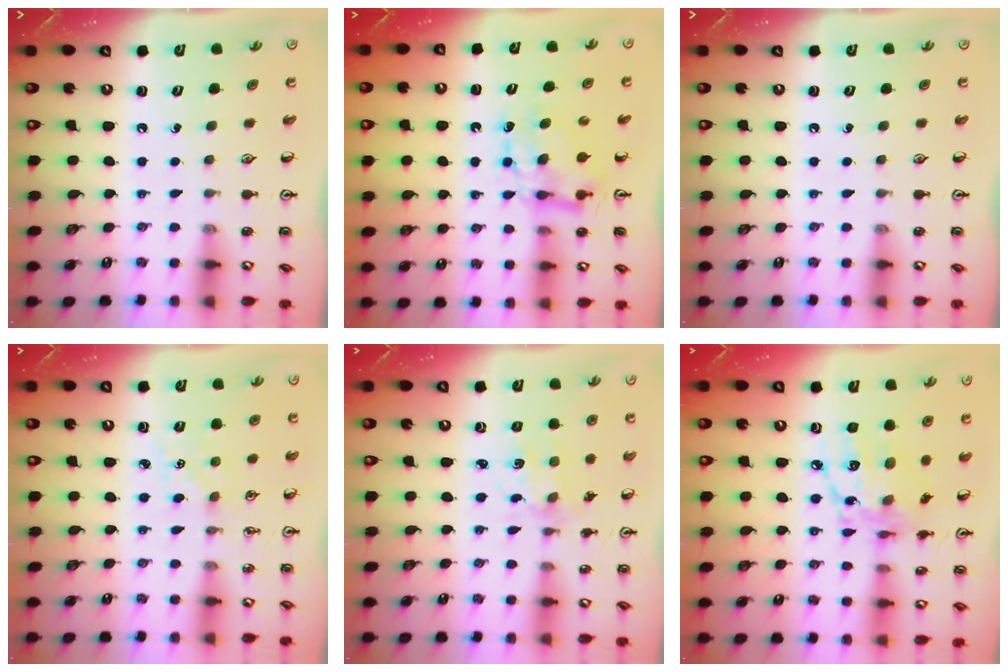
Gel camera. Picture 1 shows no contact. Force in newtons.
{"total": 6.7, "press": 6.7, "slide": 0.2}
{"total": 0.0}
{"total": 4.6, "press": 4.6, "slide": 0.5}
{"total": 1.9, "press": 1.9, "slide": 0.5}
{"total": 13.8, "press": 13.8, "slide": 0.8}